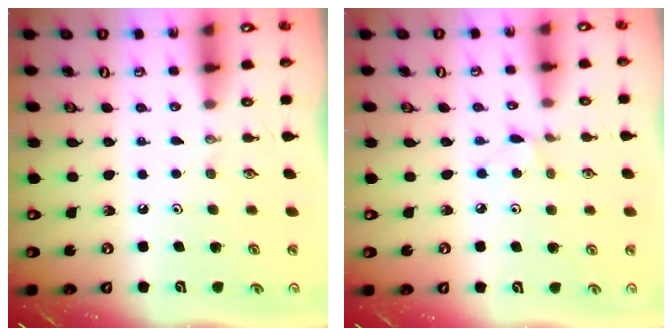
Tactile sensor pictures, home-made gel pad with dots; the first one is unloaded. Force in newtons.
{"total": 3.1, "press": 3.1, "slide": 0.4}